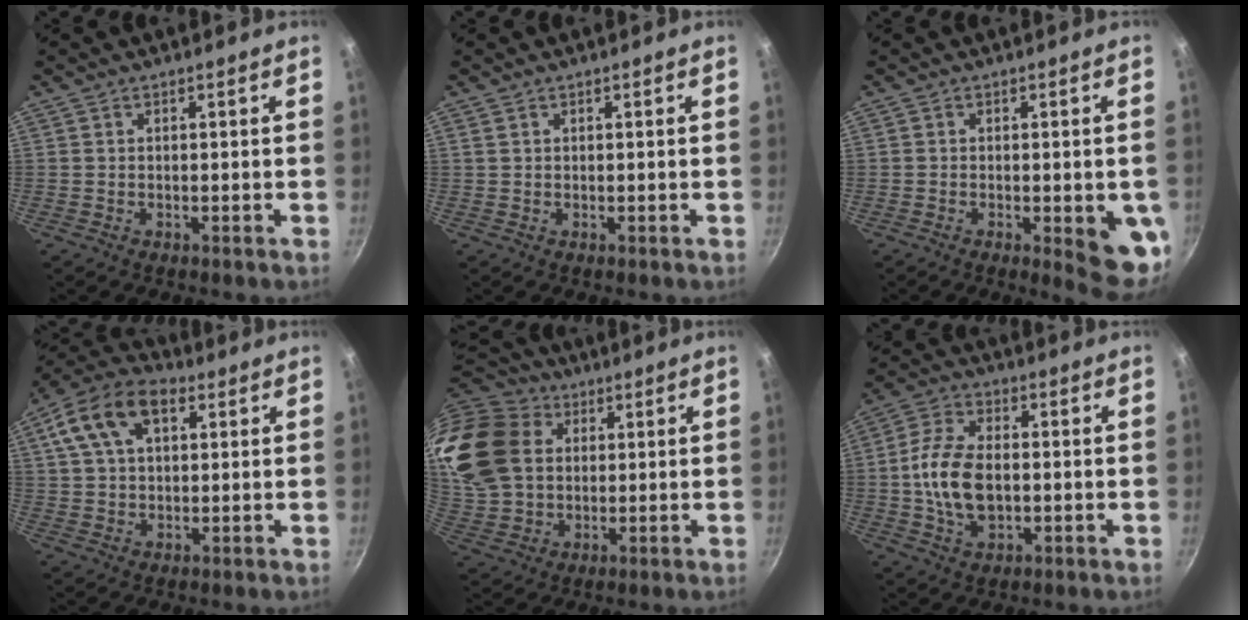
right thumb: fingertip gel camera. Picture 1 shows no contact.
{"total": 0.7, "force": [0.4, 0.5, 0.3], "torque": [-0.006, 0.002, 0.007]}
{"total": 8.9, "force": [-2.1, 2.6, 8.2], "torque": [-0.076, -0.002, -0.020]}
{"total": 13.8, "force": [4.9, 8.5, 9.7], "torque": [-0.171, 0.017, 0.073]}
{"total": 23.8, "force": [8.2, 17.8, 13.5], "torque": [-0.290, 0.010, 0.160]}
{"total": 12.0, "force": [-0.5, 7.3, 9.5], "torque": [-0.174, 0.015, -0.015]}